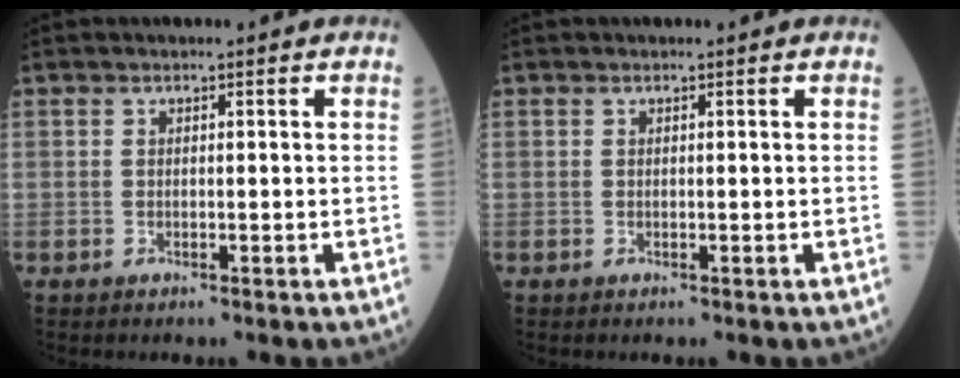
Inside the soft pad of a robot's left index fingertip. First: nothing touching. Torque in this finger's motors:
{"motor_torque": [0.00, 0.00, 0.00, 0.00]}